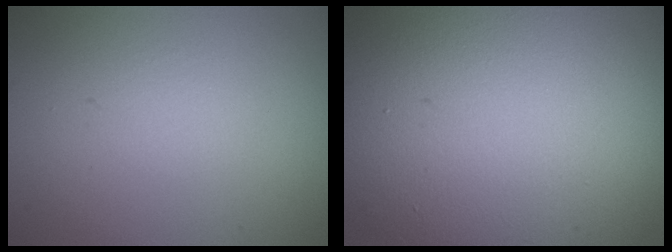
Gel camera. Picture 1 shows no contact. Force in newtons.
{"total": 15.8, "press": 15.8, "slide": 1.1}